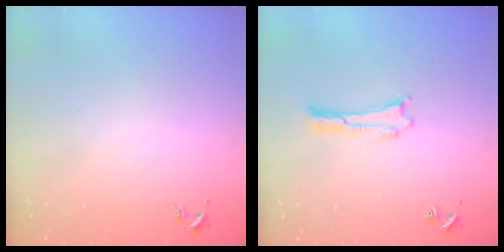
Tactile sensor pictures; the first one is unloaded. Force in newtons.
{"total": 0.0}